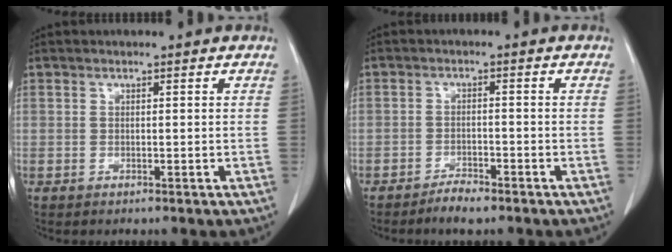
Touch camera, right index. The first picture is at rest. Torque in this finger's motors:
{"motor_torque": [0.38, -0.34, 0.24, 0.07]}